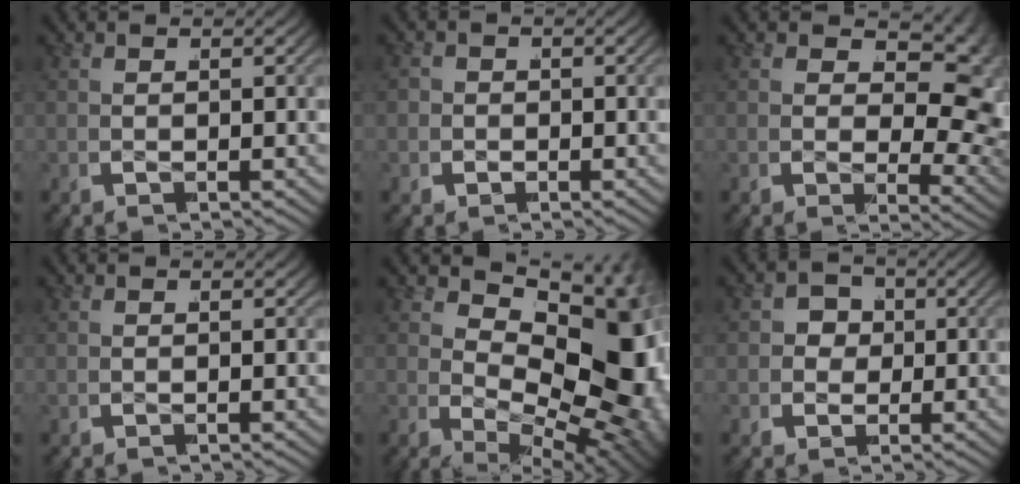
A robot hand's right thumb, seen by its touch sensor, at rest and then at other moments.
{"total": 1.4, "force": [-0.3, 1.4, 0.2], "torque": [-0.004, 0.001, -0.008]}
{"total": 10.0, "force": [-0.2, 6.0, 8.0], "torque": [-0.109, -0.019, 0.003]}
{"total": 0.0}
{"total": 18.3, "force": [-1.2, 11.2, 14.5], "torque": [-0.225, -0.042, 0.001]}
{"total": 5.1, "force": [0.3, 4.4, 2.5], "torque": [-0.049, -0.007, 0.002]}